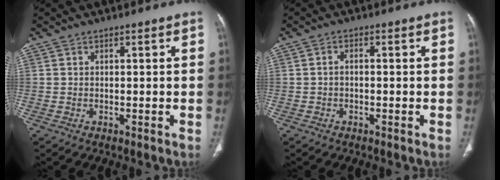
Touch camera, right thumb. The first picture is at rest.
{"total": 1.3, "force": [-0.3, 0.8, 0.9], "torque": [-0.015, 0.006, -0.008]}